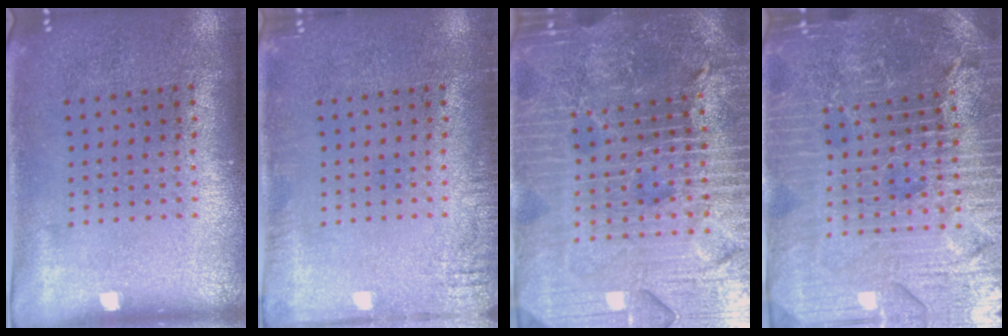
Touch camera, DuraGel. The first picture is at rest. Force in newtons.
{"total": 1.7, "press": 1.7, "slide": 0.2}
{"total": 6.5, "press": 5.7, "slide": 3.1}
{"total": 5.5, "press": 4.9, "slide": 2.4}